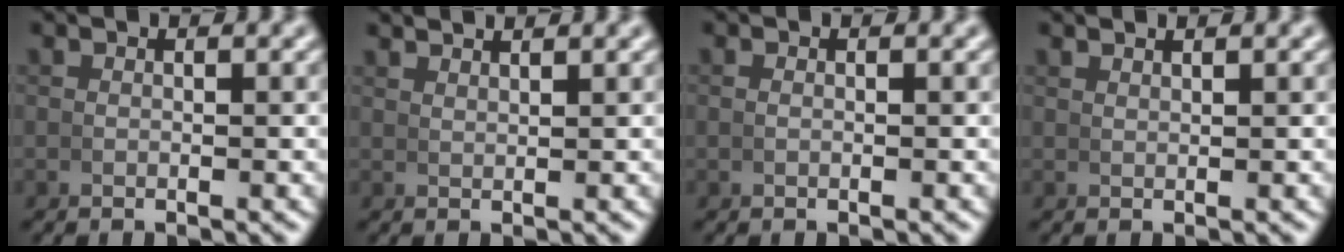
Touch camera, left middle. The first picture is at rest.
{"total": 2.3, "force": [2.2, -0.3, 0.5], "torque": [-0.004, 0.005, 0.043]}
{"total": 0.0}
{"total": 1.3, "force": [1.2, -0.4, 0.1], "torque": [0.002, 0.001, 0.026]}